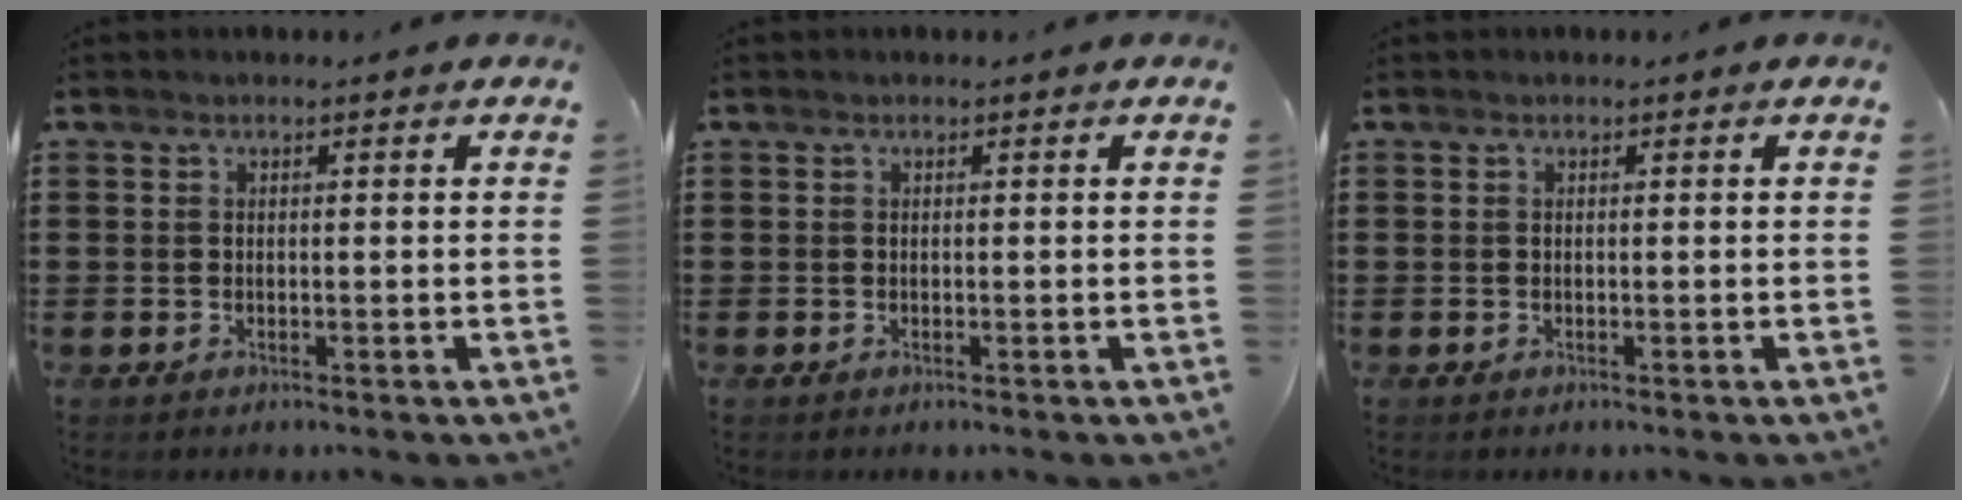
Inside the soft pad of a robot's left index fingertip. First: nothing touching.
{"total": 0.0}
{"total": 0.0}